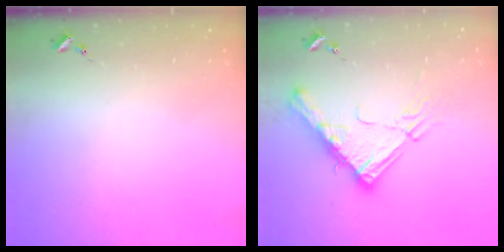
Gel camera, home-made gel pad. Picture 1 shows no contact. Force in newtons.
{"total": 16.4, "press": 16.4, "slide": 1.8}